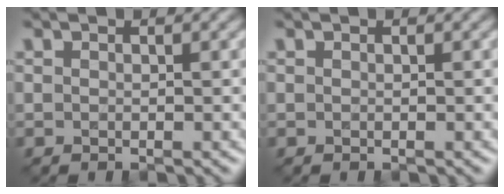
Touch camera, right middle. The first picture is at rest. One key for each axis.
{"total": 0.0}